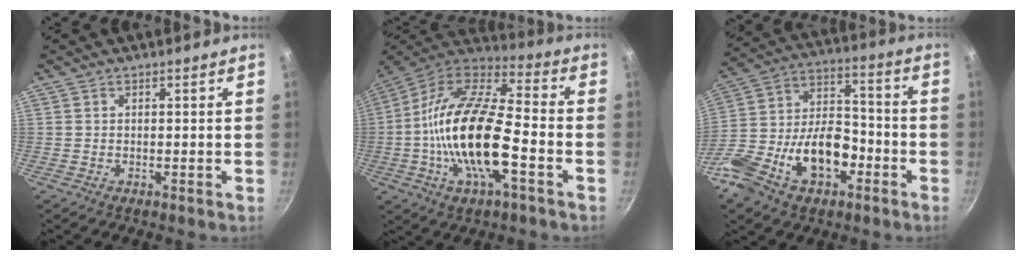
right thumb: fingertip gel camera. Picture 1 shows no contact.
{"total": 22.5, "force": [-5.0, 8.9, 20.1], "torque": [-0.375, 0.033, -0.113]}
{"total": 19.8, "force": [-7.6, 12.0, 13.8], "torque": [-0.229, 0.059, -0.142]}